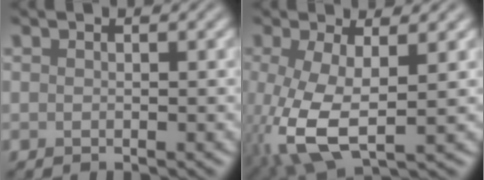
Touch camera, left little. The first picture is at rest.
{"total": 7.2, "force": [-1.1, 2.9, 6.5], "torque": [-0.158, -0.015, -0.019]}